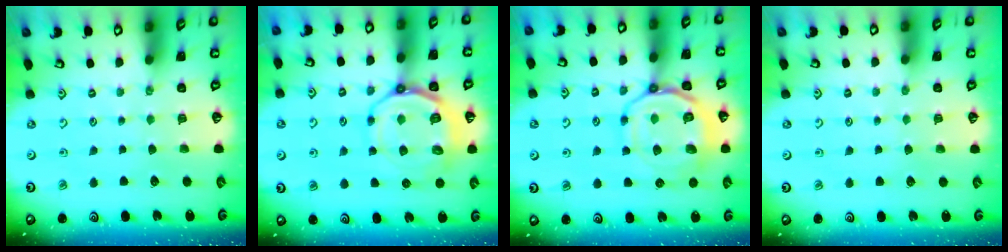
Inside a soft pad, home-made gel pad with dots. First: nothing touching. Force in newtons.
{"total": 13.3, "press": 13.0, "slide": 2.9}
{"total": 14.9, "press": 14.8, "slide": 1.6}
{"total": 0.9, "press": 0.9, "slide": 0.1}